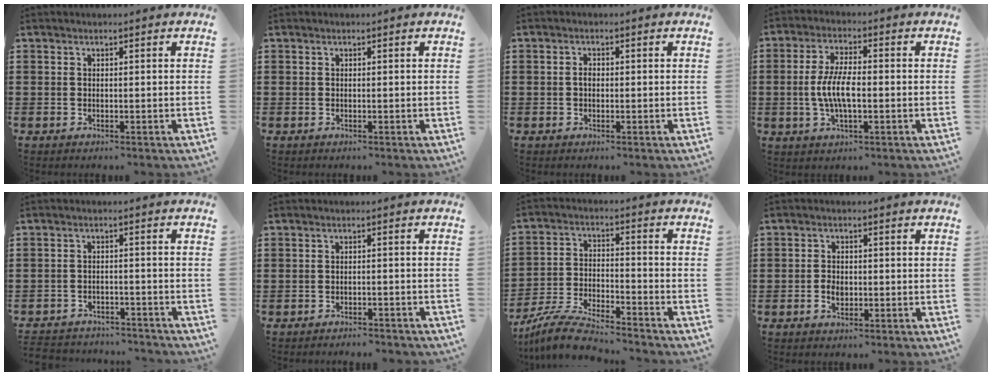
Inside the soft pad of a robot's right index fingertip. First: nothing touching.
{"total": 0.0}
{"total": 1.3, "force": [-0.1, 0.8, 1.0], "torque": [-0.021, 0.003, -0.003]}
{"total": 6.7, "force": [-0.8, 2.5, 6.2], "torque": [-0.136, -0.004, -0.022]}
{"total": 2.8, "force": [-2.8, 0.4, -0.1], "torque": [-0.007, 0.000, -0.060]}
{"total": 1.7, "force": [-1.7, 0.1, 0.1], "torque": [-0.008, 0.002, -0.036]}
{"total": 7.7, "force": [-7.3, 0.6, 2.4], "torque": [-0.064, 0.001, -0.145]}
{"total": 2.3, "force": [-0.7, 1.4, 1.7], "torque": [-0.033, -0.002, -0.012]}